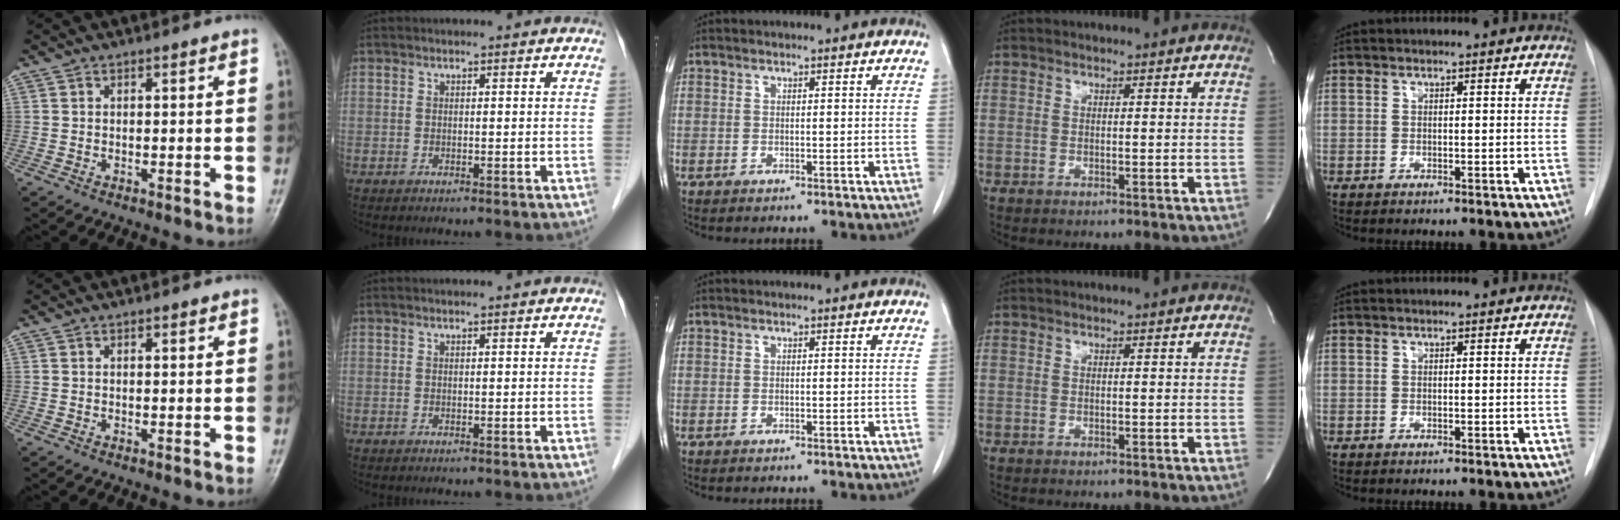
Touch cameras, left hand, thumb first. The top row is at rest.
{"thumb": {"total": 0.8, "force": [0.5, 0.3, 0.5], "torque": [-0.006, -0.001, 0.007]}, "index": {"total": 1.1, "force": [1.0, -0.1, 0.5], "torque": [-0.004, 0.014, 0.020]}}